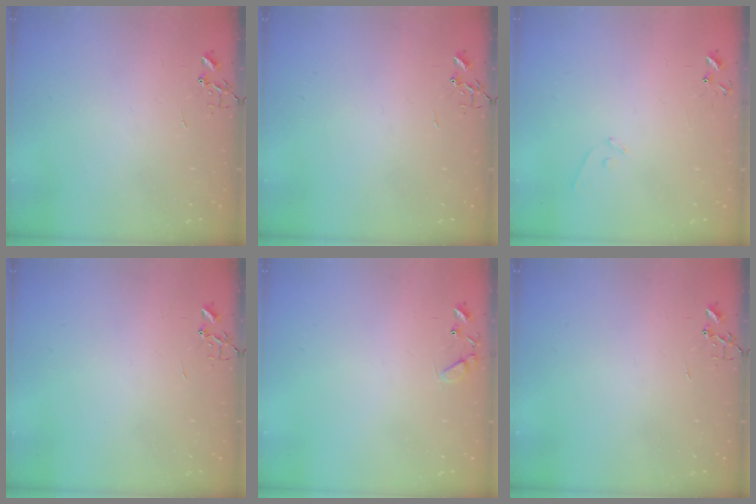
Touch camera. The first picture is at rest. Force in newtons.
{"total": 0.0}
{"total": 5.3, "press": 5.3, "slide": 0.4}
{"total": 0.0}
{"total": 7.7, "press": 7.7, "slide": 0.5}
{"total": 0.0}